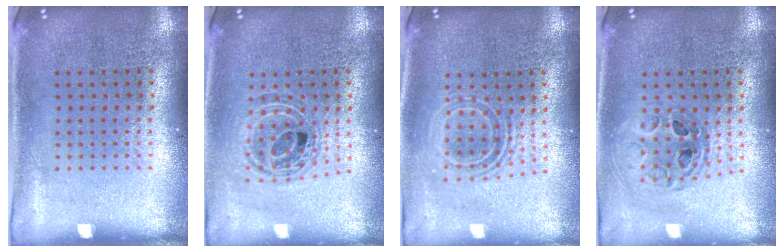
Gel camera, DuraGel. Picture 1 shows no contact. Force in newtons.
{"total": 0.9, "press": 0.9, "slide": 0.1}
{"total": 1.7, "press": 1.2, "slide": 1.1}
{"total": 0.7, "press": 0.7, "slide": 0.1}